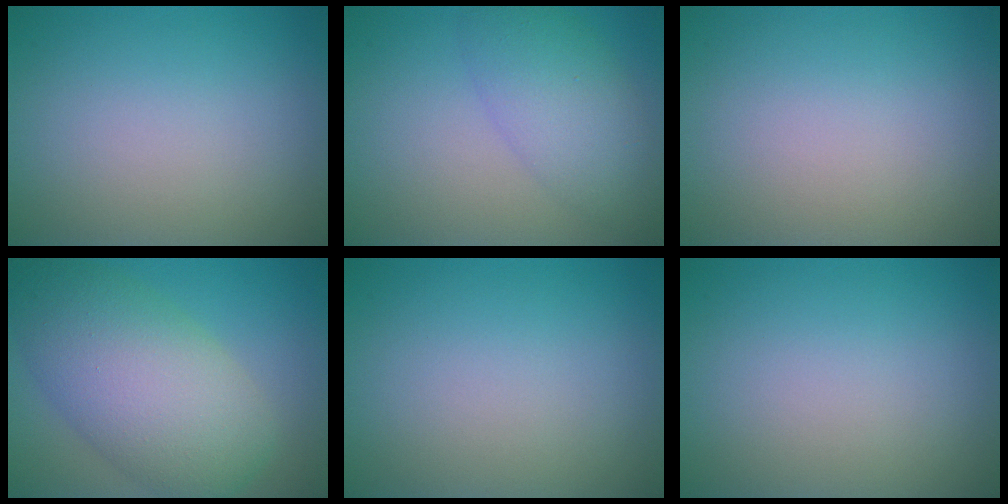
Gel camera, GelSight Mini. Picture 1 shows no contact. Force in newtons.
{"total": 4.6, "press": 4.6, "slide": 0.4}
{"total": 0.0}
{"total": 9.7, "press": 9.7, "slide": 0.4}
{"total": 0.0}
{"total": 0.0}